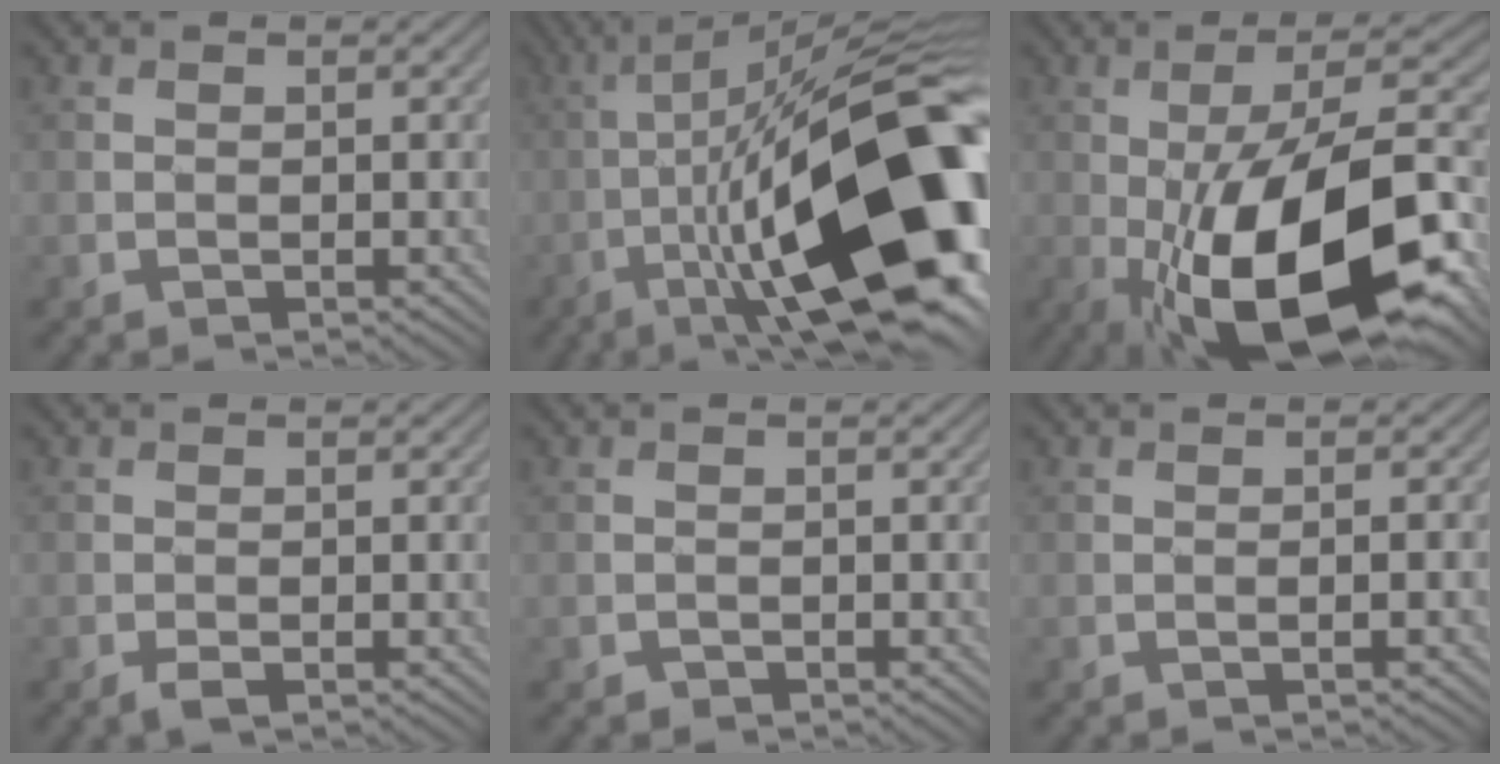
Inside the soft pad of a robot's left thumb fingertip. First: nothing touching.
{"total": 21.3, "force": [-5.3, 6.7, 19.5], "torque": [-0.313, 0.016, -0.080]}
{"total": 18.7, "force": [-5.7, 7.2, 16.2], "torque": [-0.262, 0.005, -0.094]}
{"total": 1.0, "force": [-0.6, 0.3, 0.7], "torque": [-0.020, -0.003, -0.012]}
{"total": 0.5, "force": [-0.4, 0.3, 0.0], "torque": [-0.001, -0.004, -0.007]}
{"total": 1.0, "force": [-0.2, 0.1, 1.0], "torque": [-0.017, 0.003, -0.006]}